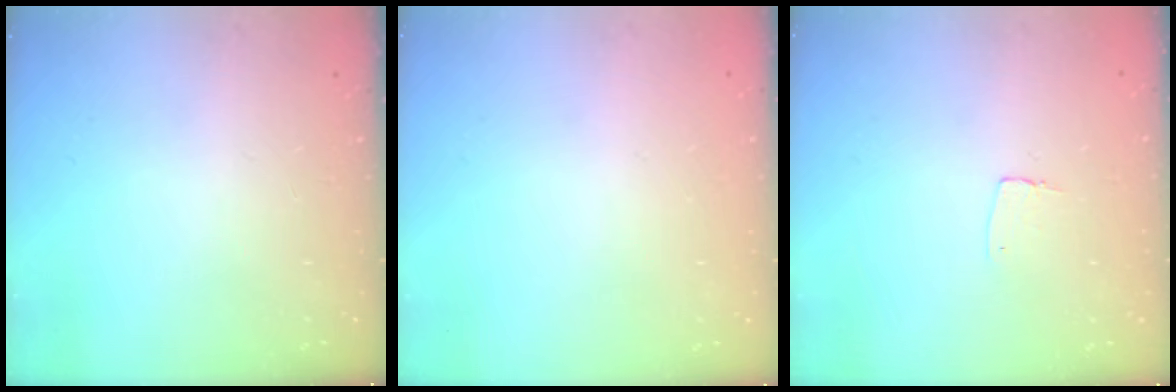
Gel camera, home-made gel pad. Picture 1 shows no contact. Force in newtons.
{"total": 0.0}
{"total": 3.8, "press": 3.8, "slide": 0.2}